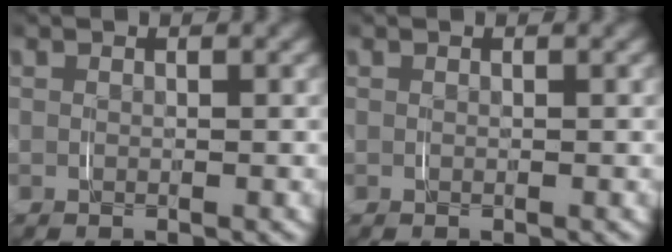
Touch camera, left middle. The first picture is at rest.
{"total": 0.0}